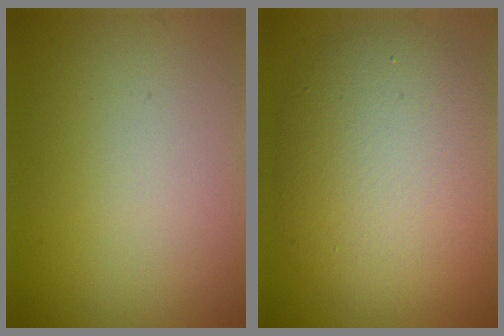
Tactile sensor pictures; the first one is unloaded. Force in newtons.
{"total": 9.4, "press": 9.3, "slide": 0.6}